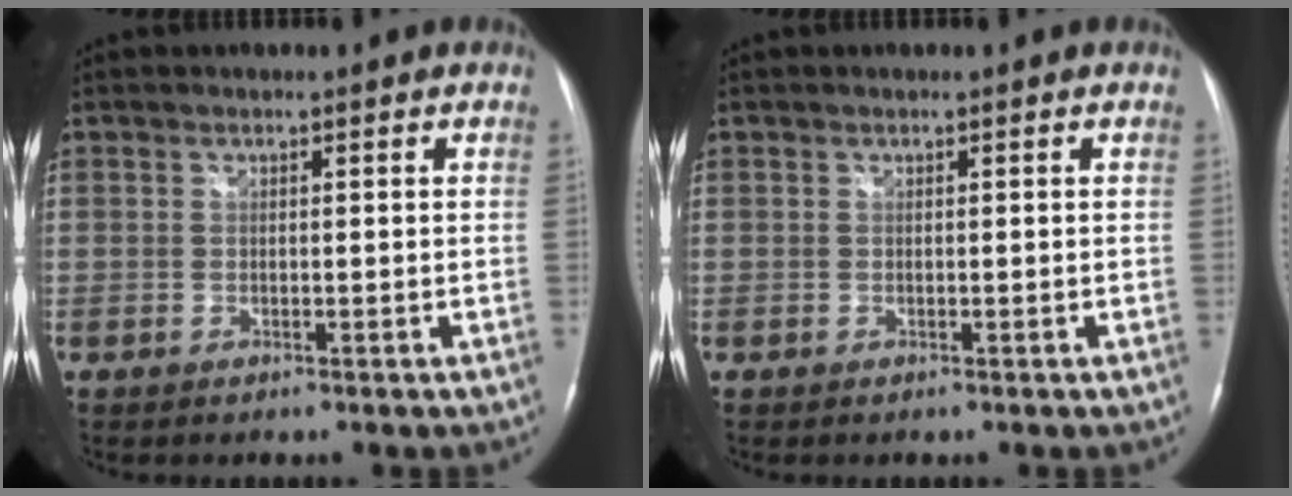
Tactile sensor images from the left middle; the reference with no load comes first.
{"total": 0.0}